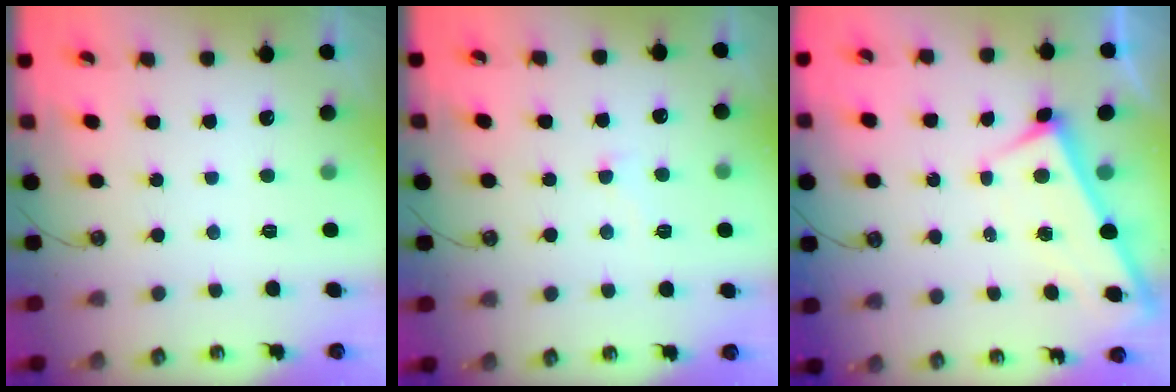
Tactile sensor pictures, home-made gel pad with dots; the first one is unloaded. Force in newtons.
{"total": 4.6, "press": 4.5, "slide": 0.7}
{"total": 2.6, "press": 2.6, "slide": 0.1}